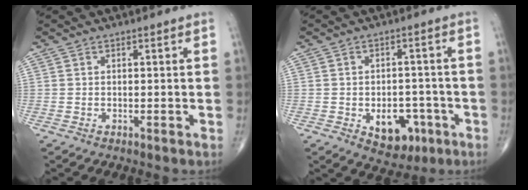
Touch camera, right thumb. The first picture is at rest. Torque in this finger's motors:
{"motor_torque": [1.31, 0.61, 0.46, -0.67, 0.03]}